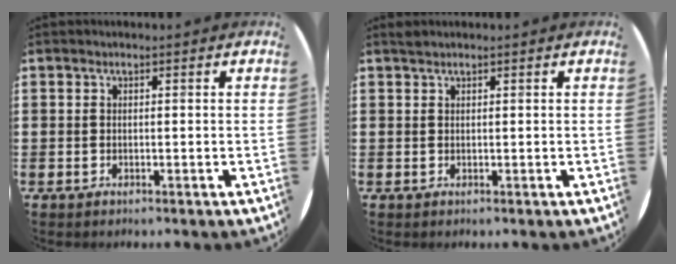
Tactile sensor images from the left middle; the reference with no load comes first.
{"total": 0.5, "force": [0.5, 0.0, 0.0], "torque": [0.000, 0.002, 0.010]}